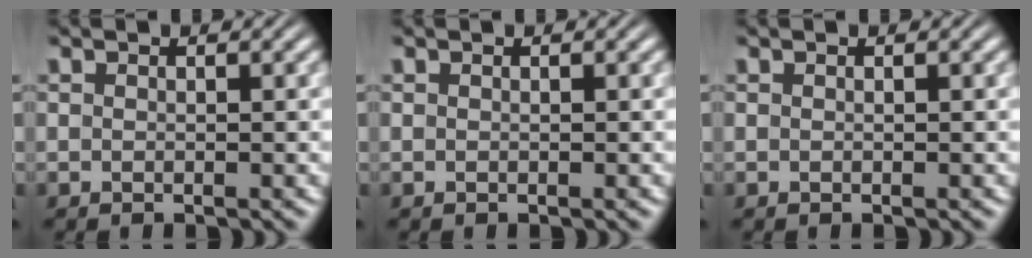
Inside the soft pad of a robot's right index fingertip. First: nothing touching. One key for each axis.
{"total": 0.0}
{"total": 0.0}